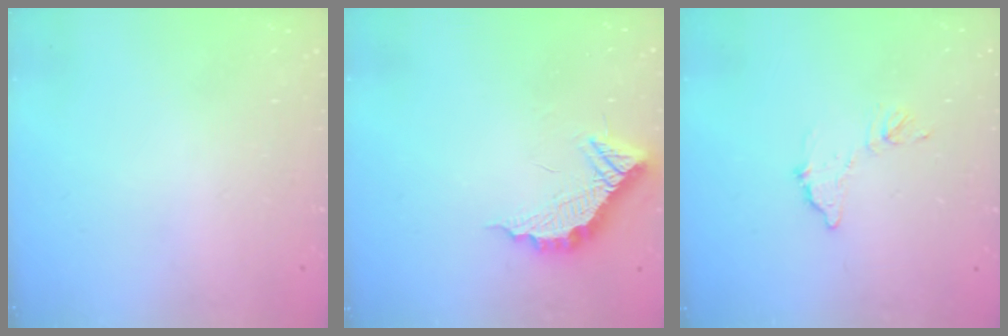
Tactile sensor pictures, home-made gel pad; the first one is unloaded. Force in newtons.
{"total": 12.2, "press": 12.1, "slide": 0.9}
{"total": 8.4, "press": 8.4, "slide": 0.4}